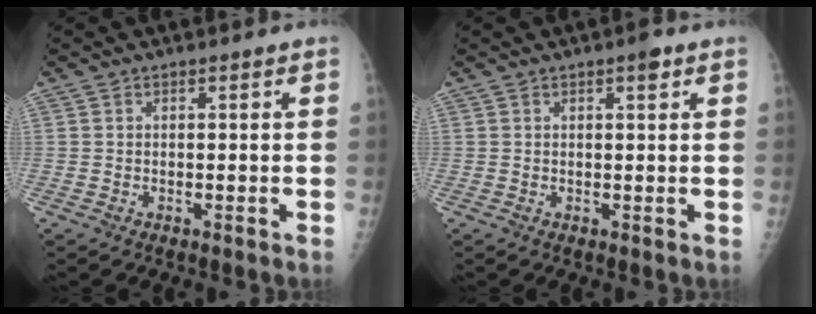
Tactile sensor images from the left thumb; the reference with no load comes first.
{"total": 1.8, "force": [1.0, 0.5, 1.4], "torque": [-0.017, -0.001, 0.012]}